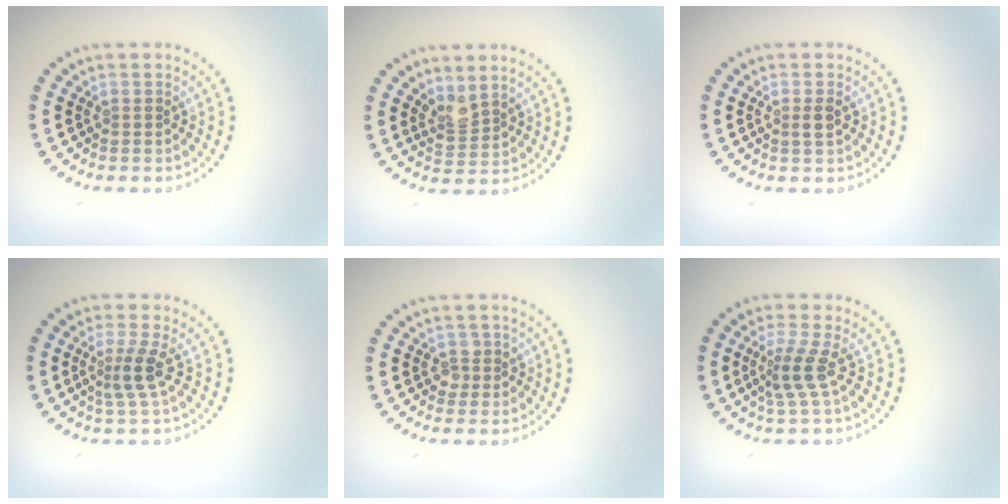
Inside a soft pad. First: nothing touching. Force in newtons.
{"total": 2.0, "press": 1.5, "slide": 1.3}
{"total": 1.2, "press": 1.1, "slide": 0.5}
{"total": 2.5, "press": 1.7, "slide": 1.8}
{"total": 1.2, "press": 1.0, "slide": 0.6}
{"total": 2.6, "press": 1.9, "slide": 1.8}